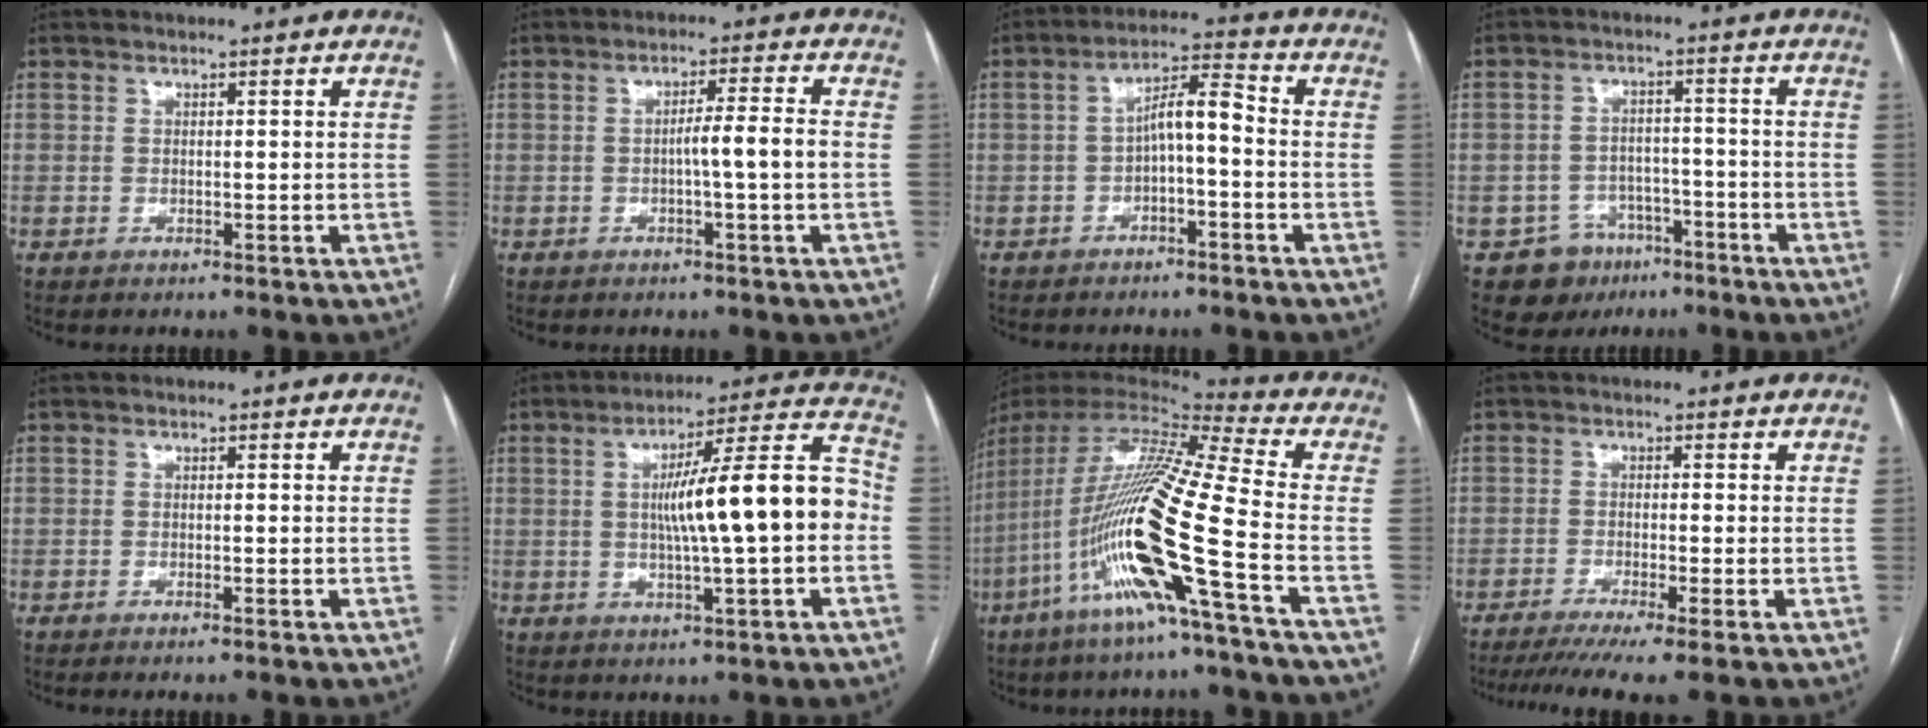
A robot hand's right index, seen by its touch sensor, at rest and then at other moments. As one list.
[{"total": 4.6, "force": [-0.8, -0.4, 4.5], "torque": [-0.070, 0.008, -0.013]}, {"total": 5.9, "force": [-1.1, 1.5, 5.6], "torque": [-0.099, 0.028, -0.019]}, {"total": 7.2, "force": [-4.4, 5.7, 1.0], "torque": [-0.011, 0.011, -0.060]}, {"total": 1.0, "force": [-0.7, -0.2, 0.6], "torque": [-0.012, 0.001, -0.012]}, {"total": 15.0, "force": [-0.6, 1.2, 15.0], "torque": [-0.225, 0.028, -0.011]}, {"total": 22.7, "force": [-7.5, -0.2, 21.5], "torque": [-0.448, -0.031, -0.156]}, {"total": 8.4, "force": [-6.3, -0.7, 5.4], "torque": [-0.078, -0.016, -0.098]}]